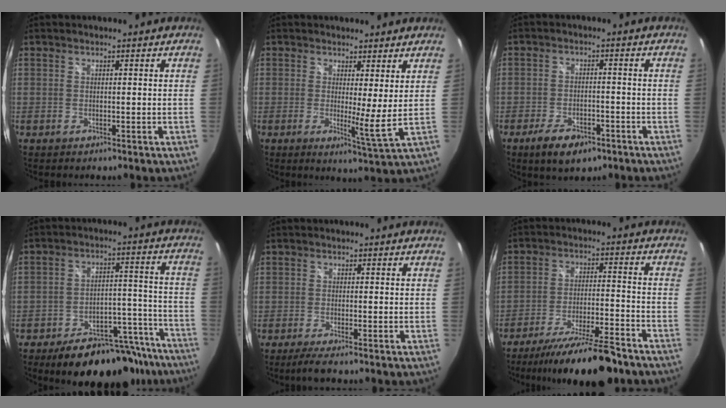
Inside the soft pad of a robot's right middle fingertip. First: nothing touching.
{"total": 5.4, "force": [2.0, -0.2, 5.0], "torque": [-0.072, -0.013, 0.026]}
{"total": 7.9, "force": [-5.3, 3.6, 4.6], "torque": [-0.106, -0.012, -0.080]}
{"total": 19.7, "force": [-15.9, 8.4, 8.2], "torque": [-0.128, 0.034, -0.198]}
{"total": 2.9, "force": [-2.1, -0.3, 1.9], "torque": [-0.040, -0.013, -0.040]}
{"total": 15.4, "force": [-12.9, 1.8, 8.2], "torque": [-0.161, -0.024, -0.204]}